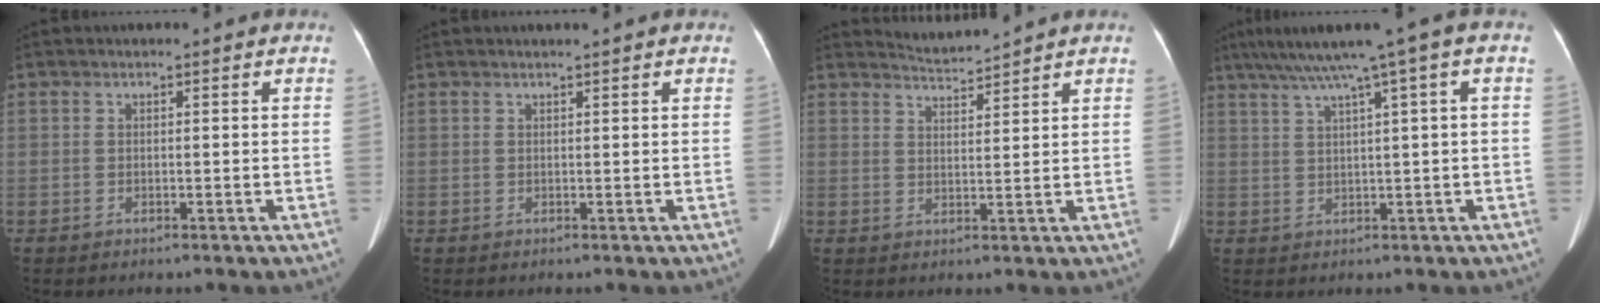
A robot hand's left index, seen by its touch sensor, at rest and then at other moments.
{"total": 1.8, "force": [1.5, 0.1, 1.1], "torque": [-0.015, 0.015, 0.018]}
{"total": 3.3, "force": [3.2, -0.8, -0.5], "torque": [0.004, -0.002, 0.065]}
{"total": 9.0, "force": [4.9, -0.8, 7.5], "torque": [-0.123, 0.034, 0.079]}